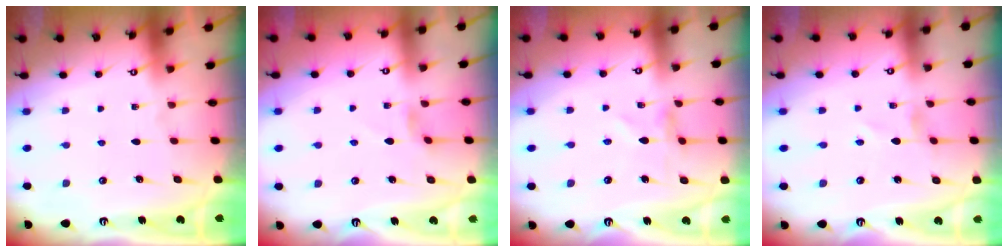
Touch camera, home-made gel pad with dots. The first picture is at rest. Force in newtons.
{"total": 2.1, "press": 2.1, "slide": 0.4}
{"total": 0.0}
{"total": 0.0}